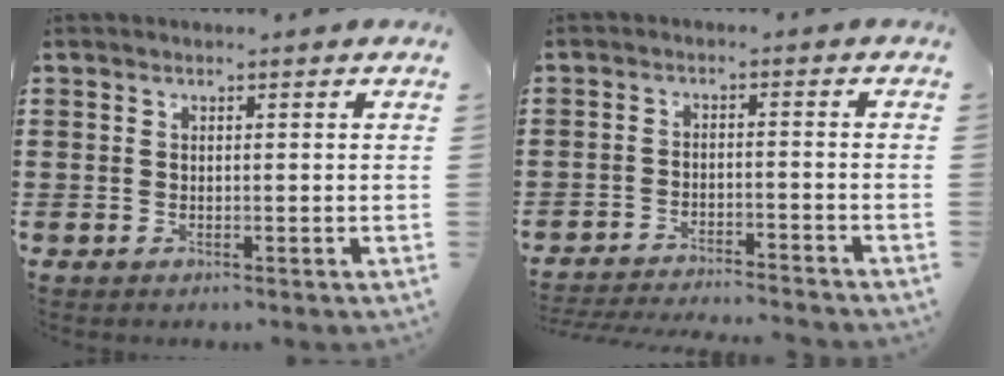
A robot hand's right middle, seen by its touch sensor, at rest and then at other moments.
{"total": 3.5, "force": [-3.4, -0.2, 0.3], "torque": [-0.009, -0.002, -0.072]}